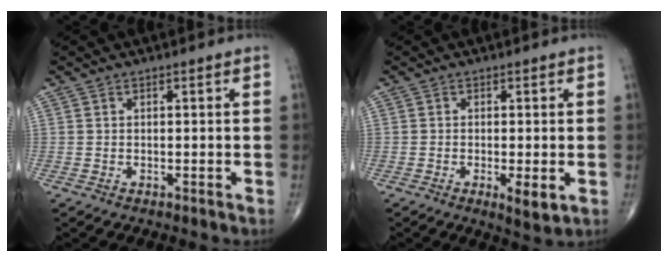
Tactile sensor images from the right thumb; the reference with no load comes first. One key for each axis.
{"total": 3.8, "fx": -1.0, "fy": 1.0, "fz": 3.5, "tx": -0.061, "ty": -0.012, "tz": -0.017}